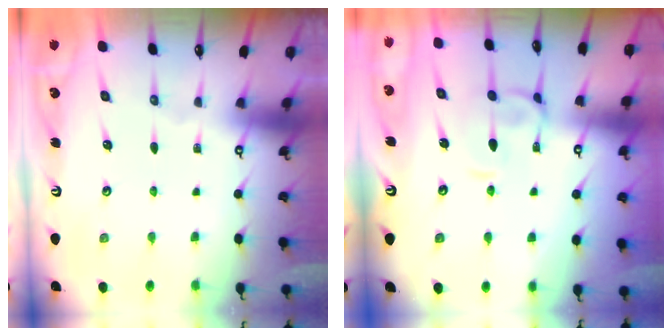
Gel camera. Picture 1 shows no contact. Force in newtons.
{"total": 0.7, "press": 0.1, "slide": 0.7}